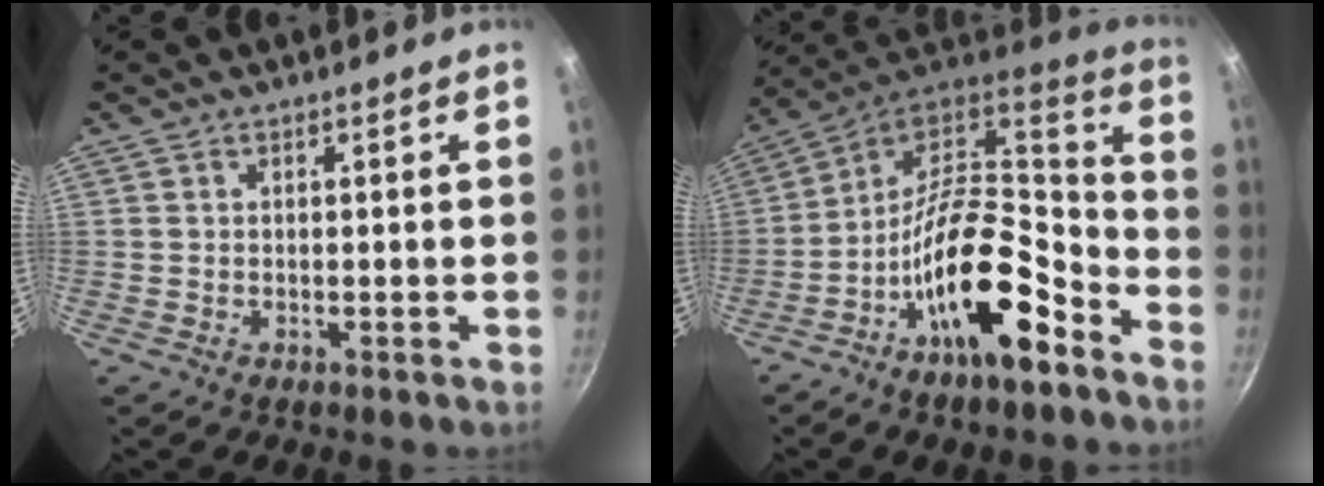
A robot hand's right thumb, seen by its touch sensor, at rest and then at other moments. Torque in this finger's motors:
{"motor_torque": [0.76, 0.73, 1.95, -0.82, 0.40]}